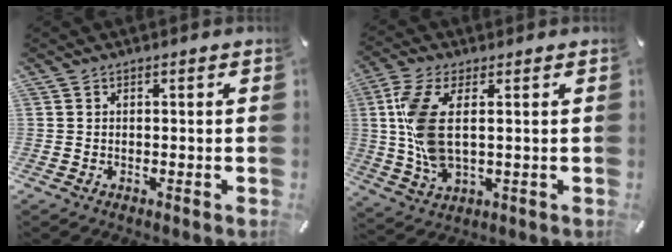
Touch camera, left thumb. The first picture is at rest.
{"total": 10.7, "force": [1.3, 4.8, 9.5], "torque": [-0.222, -0.014, 0.022]}